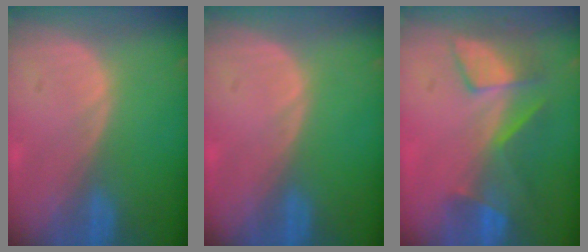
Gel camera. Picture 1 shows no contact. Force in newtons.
{"total": 0.0}
{"total": 8.5, "press": 7.2, "slide": 4.5}